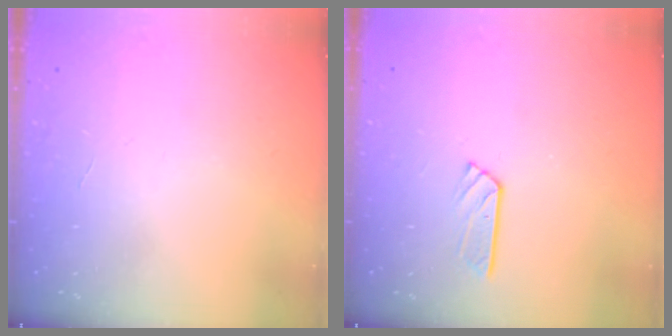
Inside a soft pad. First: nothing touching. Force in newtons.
{"total": 3.0, "press": 3.0, "slide": 0.3}